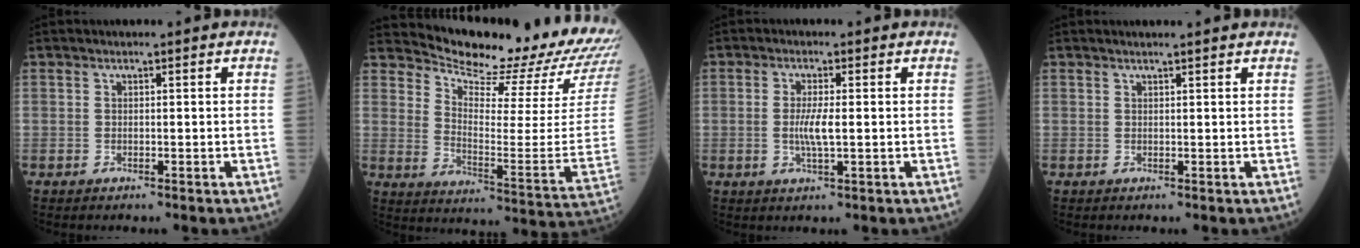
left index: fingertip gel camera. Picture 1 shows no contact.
{"total": 20.0, "force": [19.3, 0.3, 5.3], "torque": [-0.100, -0.123, 0.250]}
{"total": 3.6, "force": [-0.2, 0.4, 3.6], "torque": [-0.075, -0.008, -0.006]}
{"total": 3.4, "force": [3.2, 0.1, 1.2], "torque": [-0.016, 0.012, 0.032]}